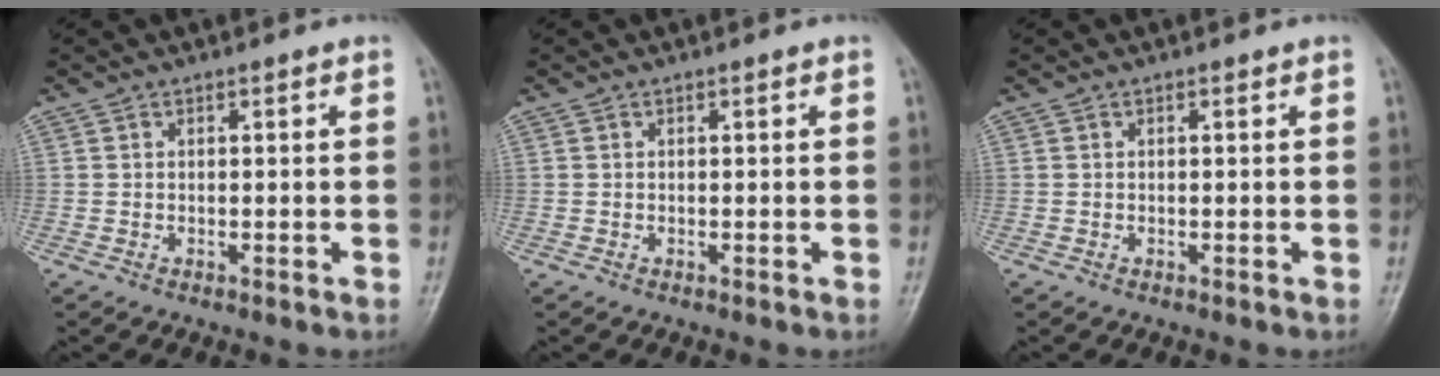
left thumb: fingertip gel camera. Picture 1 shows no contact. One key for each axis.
{"total": 0.0}
{"total": 0.0}